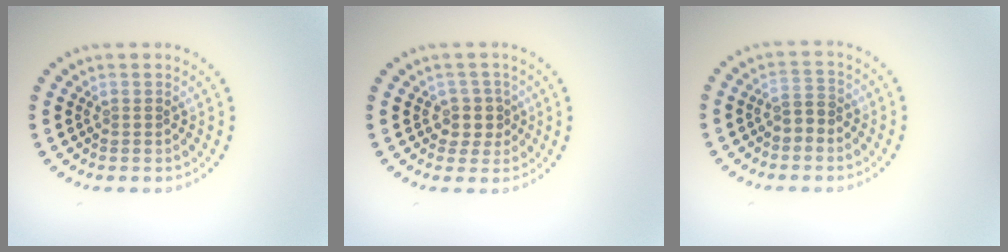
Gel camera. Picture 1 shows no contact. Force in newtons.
{"total": 2.2, "press": 1.9, "slide": 1.2}
{"total": 1.9, "press": 1.8, "slide": 0.6}